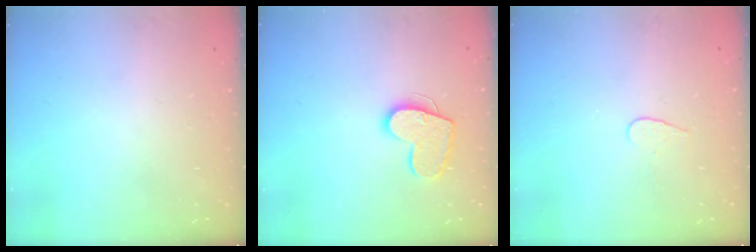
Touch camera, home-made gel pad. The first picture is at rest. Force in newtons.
{"total": 12.4, "press": 12.4, "slide": 0.7}
{"total": 4.0, "press": 4.0, "slide": 0.4}